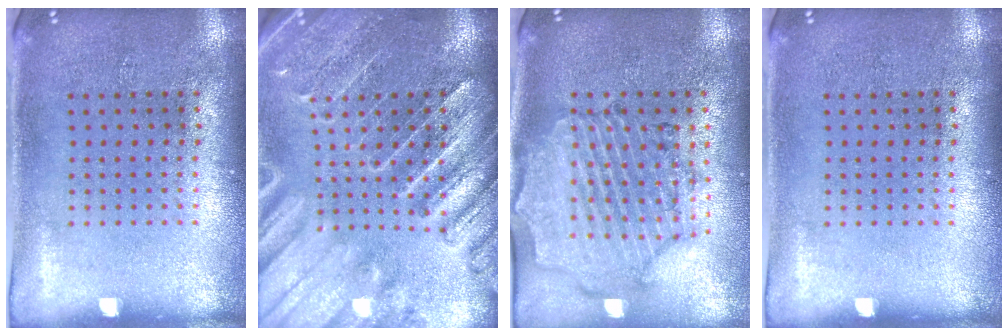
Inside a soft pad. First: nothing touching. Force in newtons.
{"total": 3.4, "press": 3.1, "slide": 1.3}
{"total": 1.5, "press": 1.5, "slide": 0.3}
{"total": 0.0}